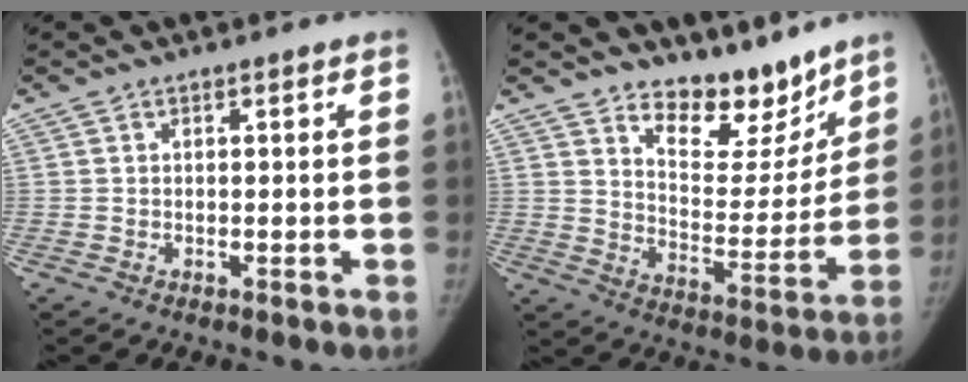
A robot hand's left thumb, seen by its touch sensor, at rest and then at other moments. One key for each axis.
{"total": 13.3, "fx": 10.9, "fy": 6.1, "fz": 4.7, "tx": -0.013, "ty": -0.094, "tz": 0.176}